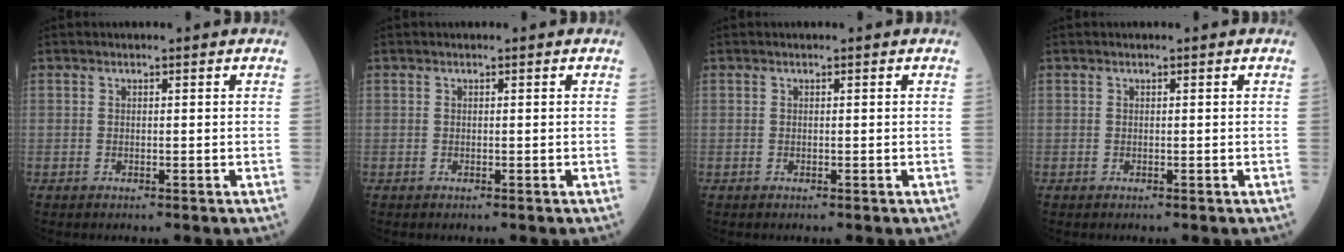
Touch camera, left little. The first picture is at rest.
{"total": 0.0}
{"total": 0.0}
{"total": 0.0}